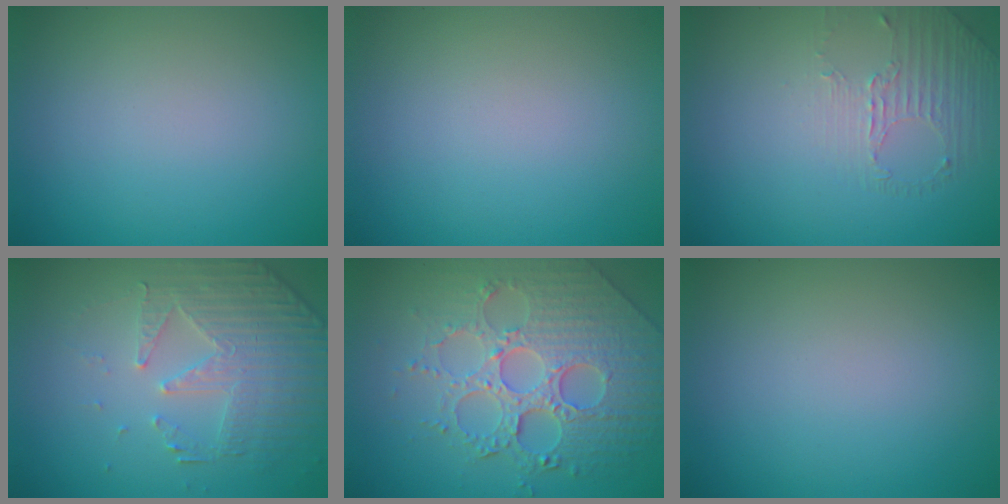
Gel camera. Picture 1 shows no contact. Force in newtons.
{"total": 0.0}
{"total": 1.4, "press": 0.8, "slide": 1.1}
{"total": 4.8, "press": 3.7, "slide": 3.1}
{"total": 8.1, "press": 6.0, "slide": 5.5}
{"total": 0.0}